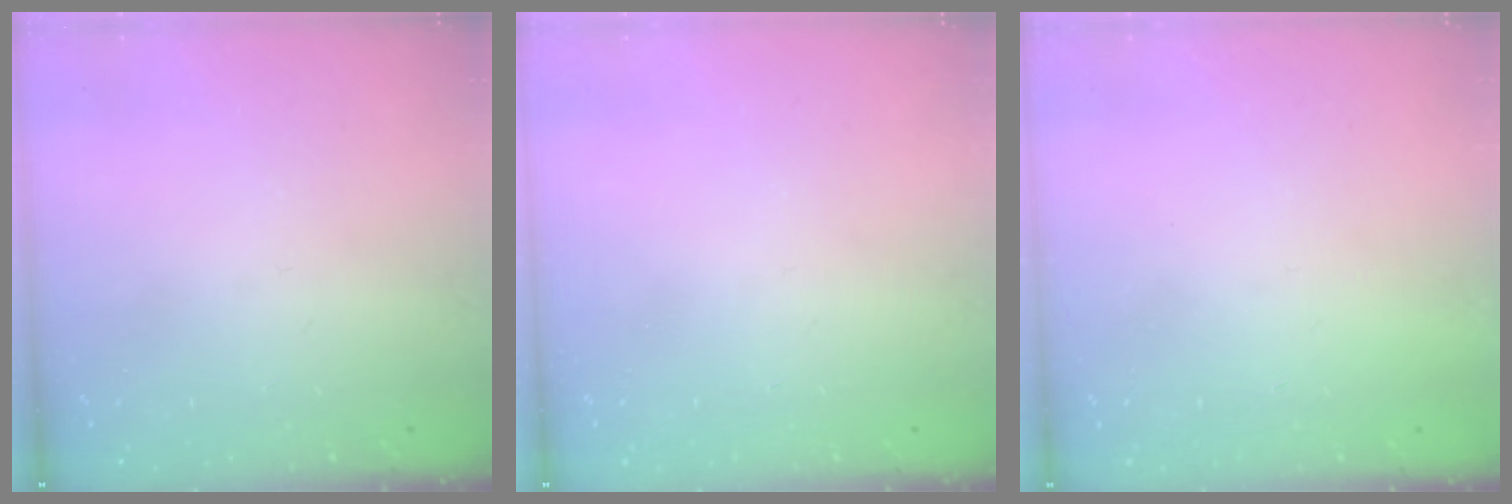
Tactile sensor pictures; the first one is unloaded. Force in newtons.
{"total": 0.0}
{"total": 1.5, "press": 1.5, "slide": 0.1}